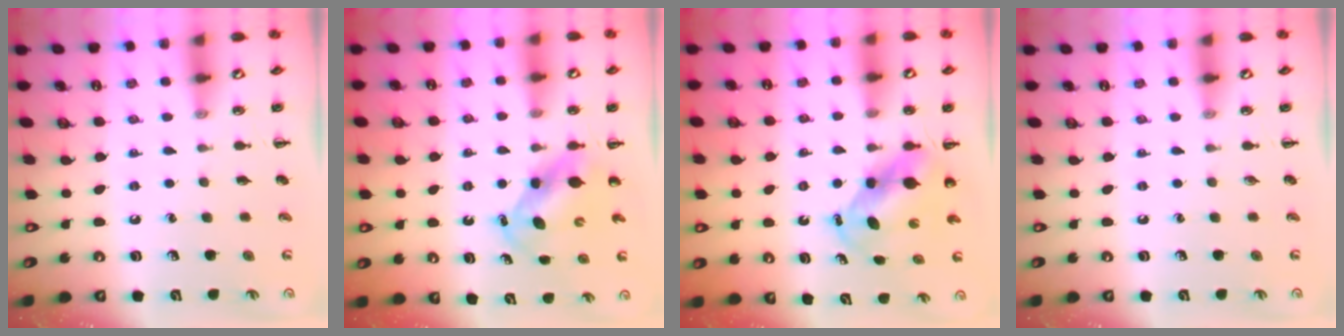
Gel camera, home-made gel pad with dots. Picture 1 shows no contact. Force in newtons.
{"total": 5.7, "press": 5.7, "slide": 0.8}
{"total": 5.3, "press": 5.1, "slide": 1.4}
{"total": 0.0}